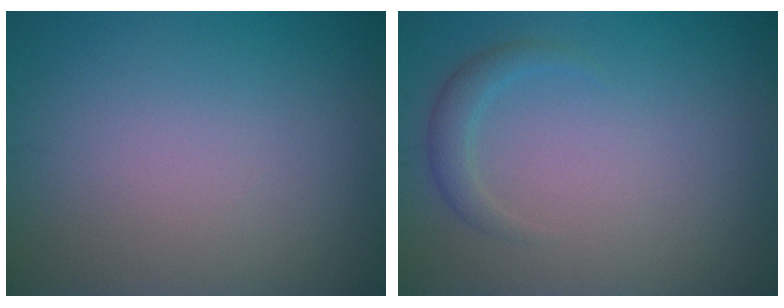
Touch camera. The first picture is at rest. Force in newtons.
{"total": 1.6, "press": 1.6, "slide": 0.1}